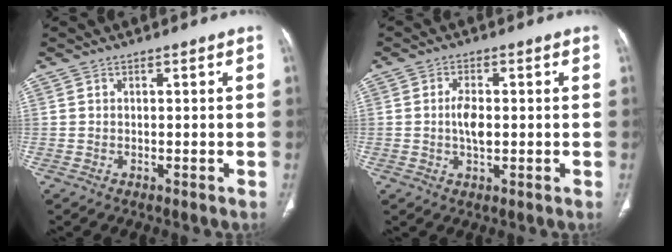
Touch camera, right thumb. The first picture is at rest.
{"total": 4.3, "force": [-0.1, 2.2, 3.7], "torque": [-0.069, 0.001, -0.003]}